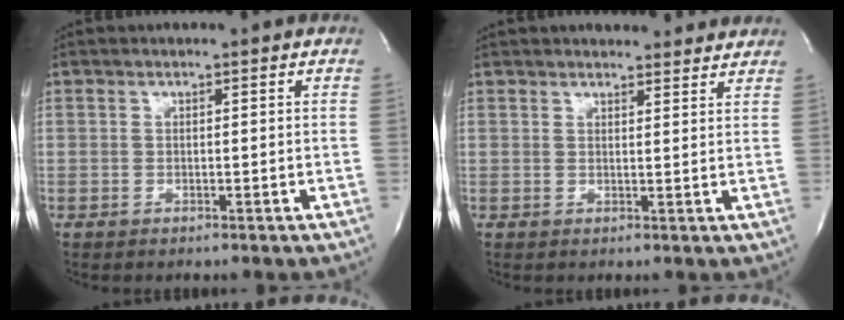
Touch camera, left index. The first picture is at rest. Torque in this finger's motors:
{"motor_torque": [0.16, -0.25, 0.45, 0.10]}